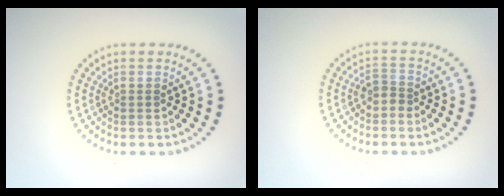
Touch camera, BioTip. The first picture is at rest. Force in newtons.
{"total": 1.3, "press": 1.0, "slide": 0.9}